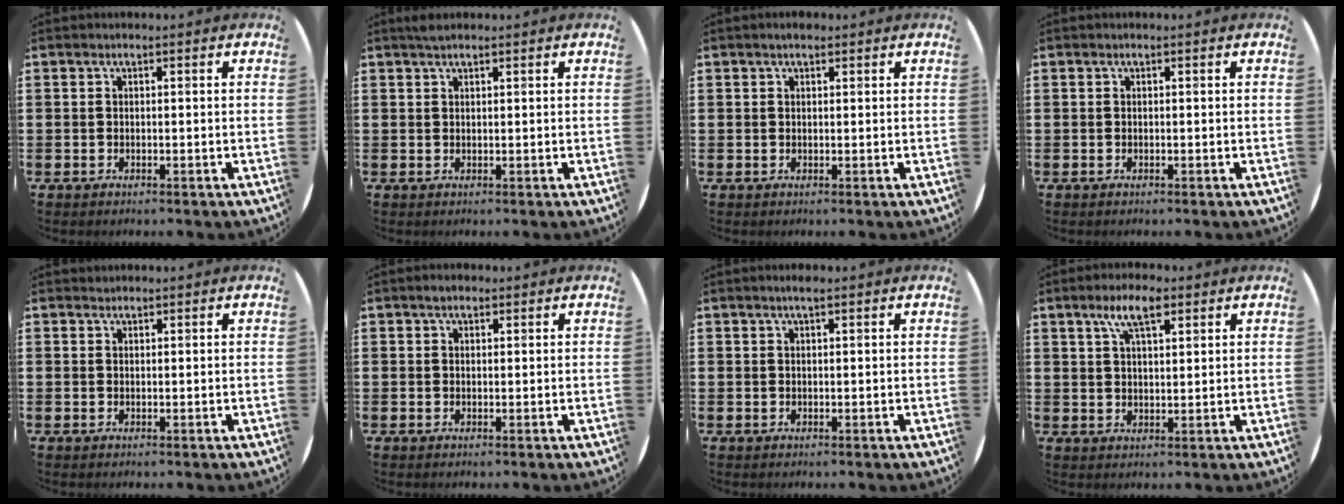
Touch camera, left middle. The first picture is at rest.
{"total": 1.3, "force": [1.1, 0.3, 0.6], "torque": [-0.012, 0.003, 0.020]}
{"total": 1.0, "force": [0.7, 0.4, 0.5], "torque": [-0.010, 0.005, 0.012]}
{"total": 0.0}
{"total": 0.5, "force": [0.5, 0.1, -0.1], "torque": [0.003, 0.004, 0.009]}
{"total": 1.3, "force": [1.0, 0.5, 0.5], "torque": [-0.003, 0.002, 0.017]}
{"total": 1.2, "force": [0.8, 0.1, 0.8], "torque": [-0.017, 0.003, 0.014]}
{"total": 5.6, "force": [3.6, 2.0, 3.9], "torque": [-0.077, 0.006, 0.061]}